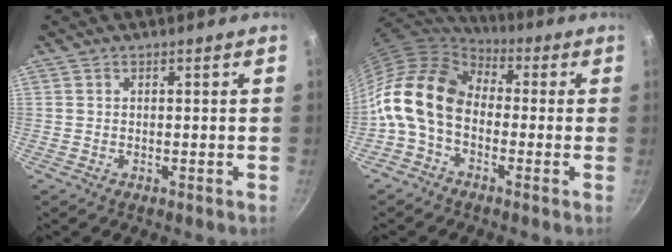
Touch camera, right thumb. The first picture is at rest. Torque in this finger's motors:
{"motor_torque": [2.32, 2.69, 1.10, -1.11, 0.65]}